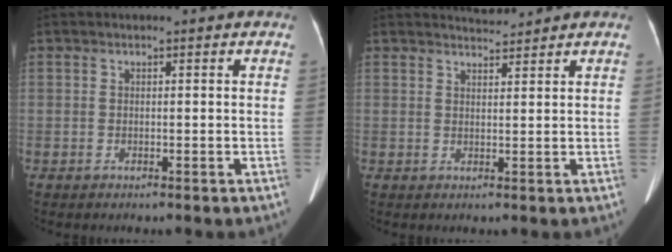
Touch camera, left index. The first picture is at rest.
{"total": 2.1, "force": [2.0, -0.4, -0.4], "torque": [-0.001, 0.001, 0.042]}